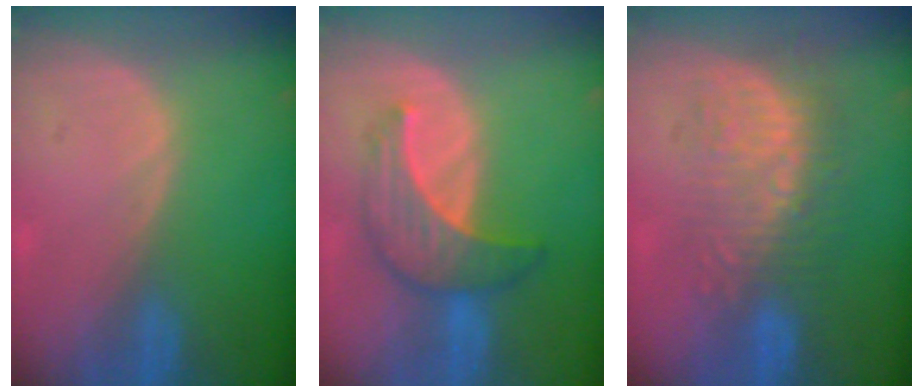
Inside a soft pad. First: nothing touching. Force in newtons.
{"total": 6.9, "press": 6.8, "slide": 1.0}
{"total": 9.1, "press": 8.4, "slide": 3.5}